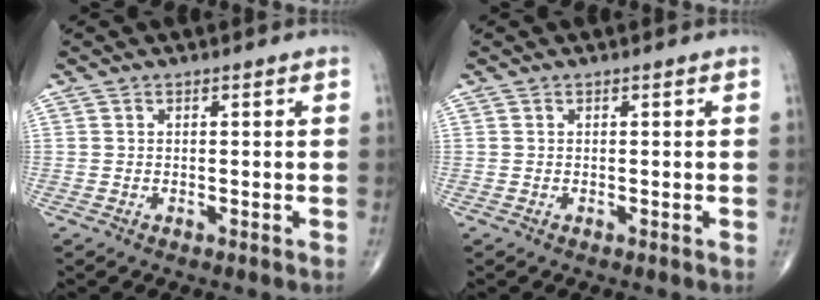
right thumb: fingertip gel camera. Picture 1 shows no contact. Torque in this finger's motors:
{"motor_torque": [0.00, 0.00, 0.00, 0.00, 0.00]}